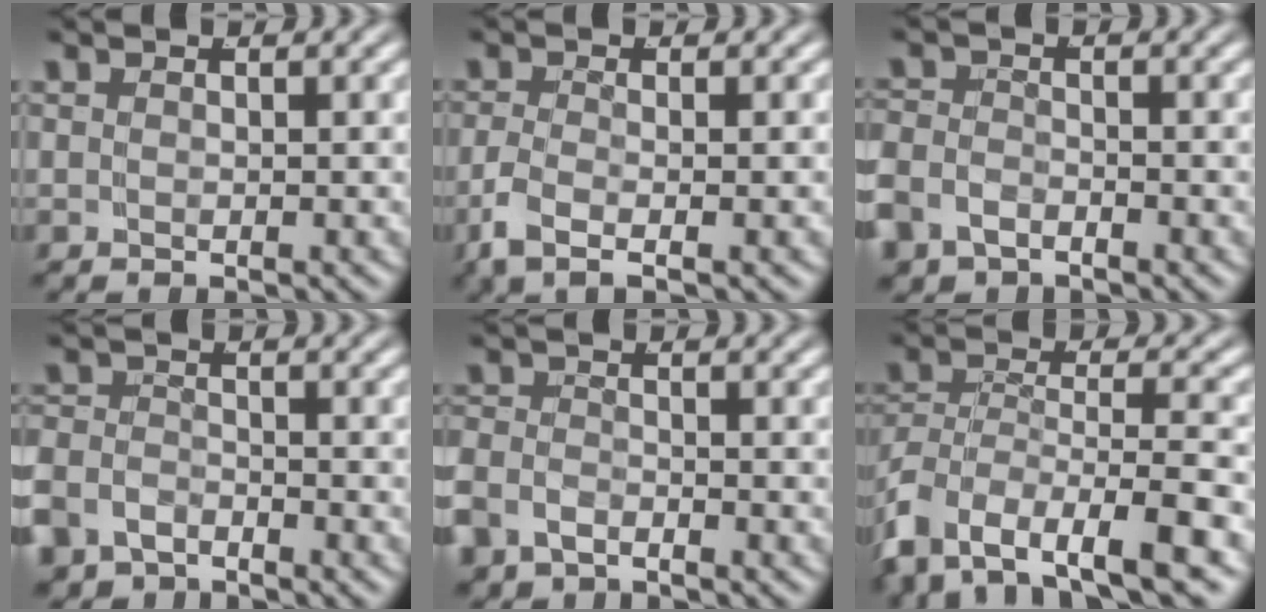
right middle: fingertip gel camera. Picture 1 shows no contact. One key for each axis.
{"total": 2.8, "fx": -1.5, "fy": 0.6, "fz": 2.3, "tx": -0.059, "ty": -0.013, "tz": -0.018}
{"total": 3.5, "fx": -2.2, "fy": 2.6, "fz": 1.0, "tx": -0.045, "ty": -0.025, "tz": -0.029}
{"total": 4.4, "fx": -2.9, "fy": 3.0, "fz": 1.1, "tx": -0.045, "ty": -0.028, "tz": -0.044}
{"total": 3.0, "fx": -1.8, "fy": 2.2, "fz": 1.0, "tx": -0.041, "ty": -0.020, "tz": -0.026}
{"total": 8.0, "fx": -4.0, "fy": 4.5, "fz": 5.2, "tx": -0.140, "ty": -0.042, "tz": -0.050}